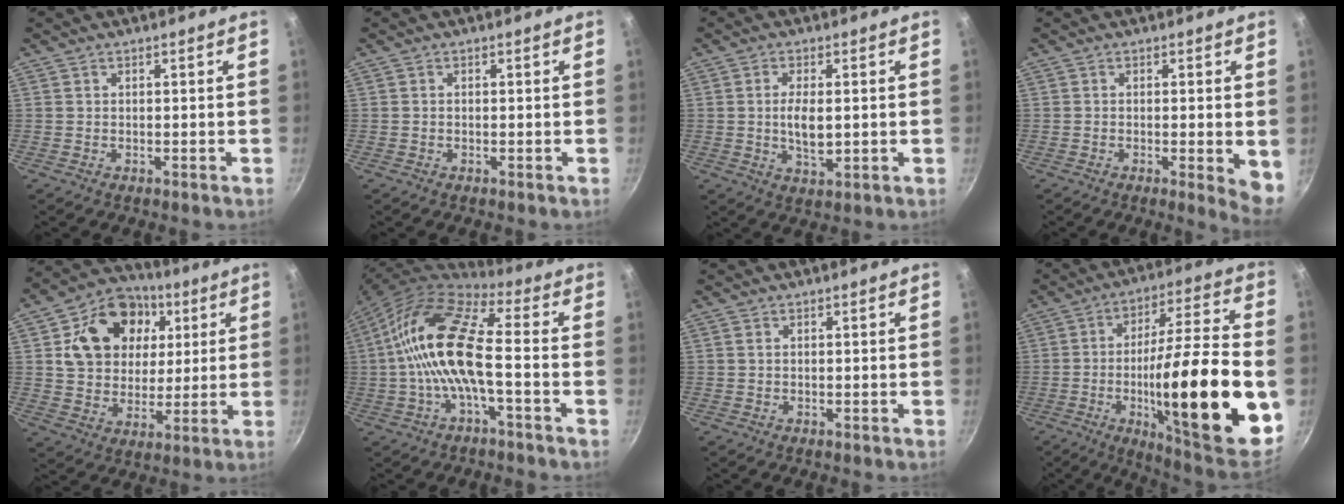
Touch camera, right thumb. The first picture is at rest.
{"total": 0.0}
{"total": 5.8, "force": [0.1, 2.6, 5.2], "torque": [-0.099, -0.005, 0.004]}
{"total": 5.8, "force": [-0.7, 1.4, 5.6], "torque": [-0.065, -0.012, -0.010]}
{"total": 18.1, "force": [5.3, 14.2, 9.8], "torque": [-0.148, 0.005, 0.087]}
{"total": 15.6, "force": [-1.6, 5.4, 14.6], "torque": [-0.289, 0.038, -0.047]}
{"total": 0.5, "force": [0.2, 0.4, 0.3], "torque": [-0.007, 0.001, 0.002]}
{"total": 30.1, "force": [-5.9, 7.1, 28.7], "torque": [-0.417, 0.018, -0.085]}